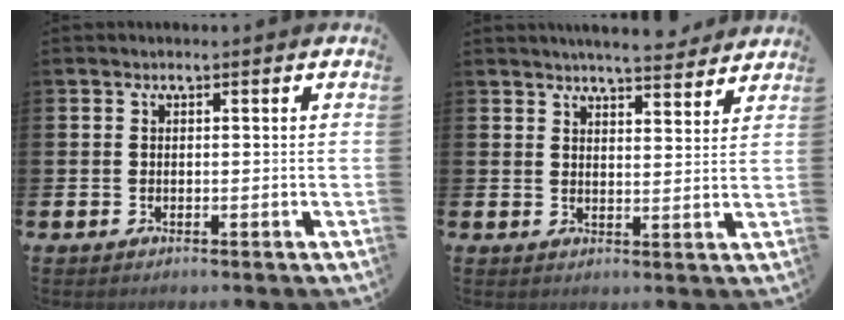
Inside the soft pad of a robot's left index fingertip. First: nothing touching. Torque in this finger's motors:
{"motor_torque": [1.04, -1.10, 0.84, 0.17]}